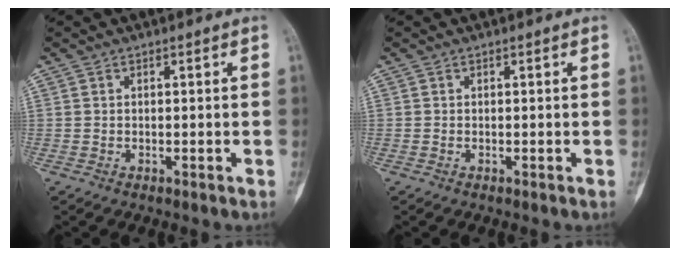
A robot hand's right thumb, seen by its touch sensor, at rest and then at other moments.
{"total": 0.0}